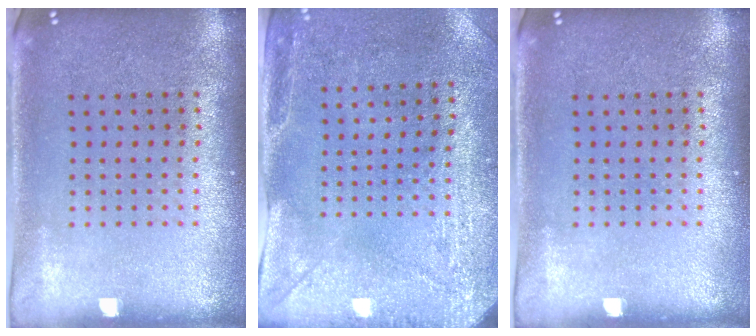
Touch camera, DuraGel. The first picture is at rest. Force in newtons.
{"total": 3.0, "press": 2.4, "slide": 1.8}
{"total": 0.0}